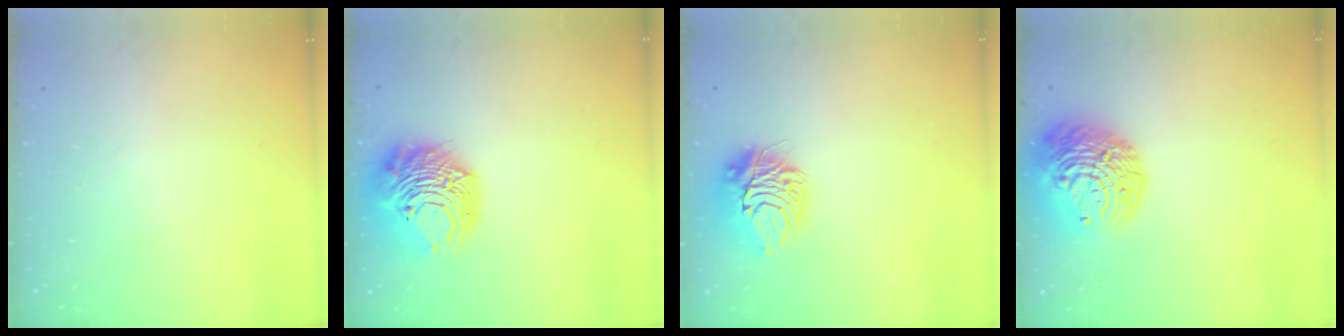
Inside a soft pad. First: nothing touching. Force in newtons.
{"total": 14.6, "press": 14.5, "slide": 1.7}
{"total": 10.0, "press": 10.0, "slide": 0.2}
{"total": 17.3, "press": 17.1, "slide": 2.2}